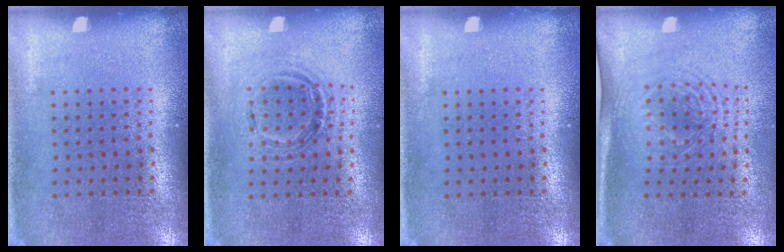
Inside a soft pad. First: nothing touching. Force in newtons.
{"total": 1.0, "press": 0.9, "slide": 0.3}
{"total": 0.0}
{"total": 1.7, "press": 1.3, "slide": 1.0}